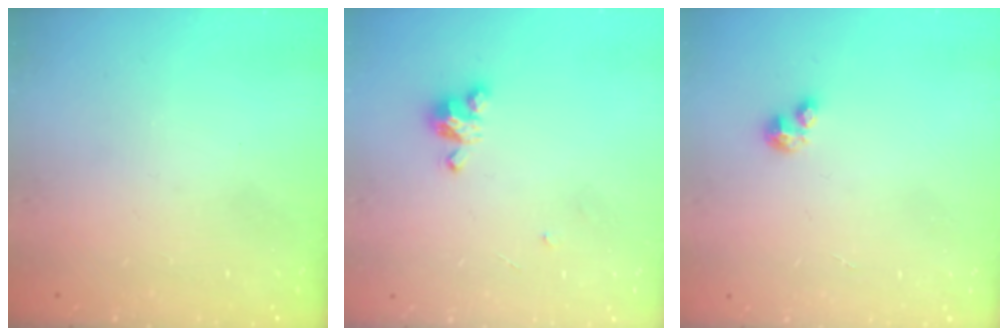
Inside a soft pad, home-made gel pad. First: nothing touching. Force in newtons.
{"total": 4.2, "press": 4.2, "slide": 0.2}
{"total": 2.1, "press": 2.1, "slide": 0.2}